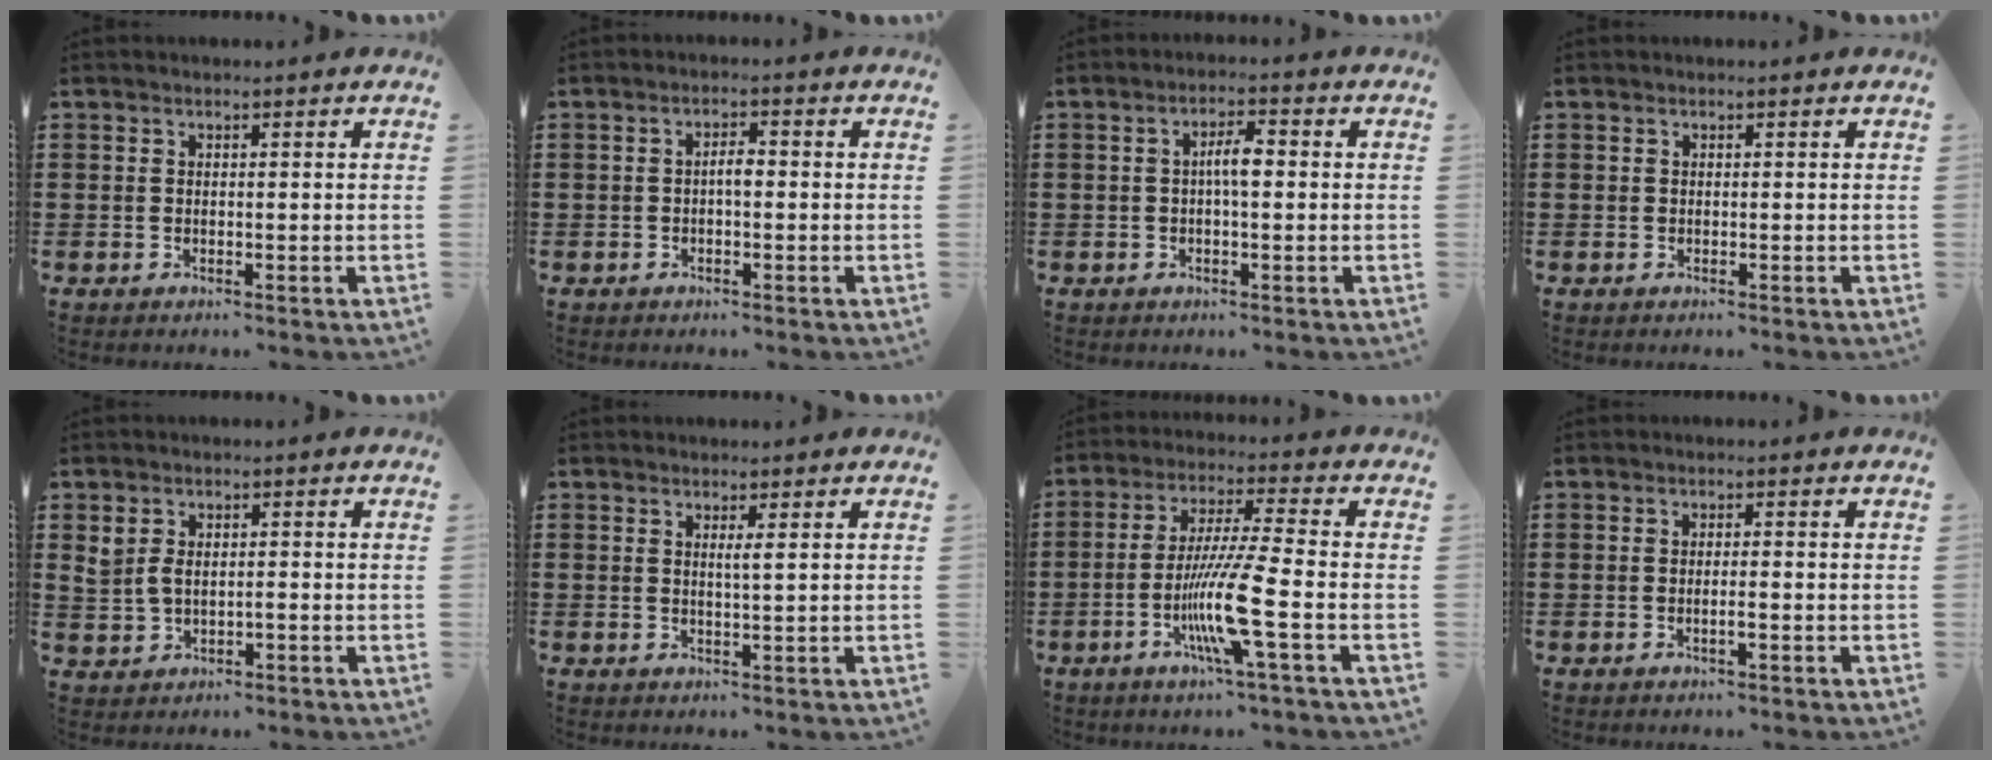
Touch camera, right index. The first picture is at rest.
{"total": 2.2, "force": [-0.3, 0.7, 2.0], "torque": [-0.038, 0.004, -0.008]}
{"total": 3.8, "force": [-0.1, 1.1, 3.7], "torque": [-0.066, 0.005, -0.004]}
{"total": 0.0}
{"total": 2.2, "force": [0.2, 1.2, 1.8], "torque": [-0.037, 0.003, 0.003]}
{"total": 1.4, "force": [0.6, -0.1, 1.2], "torque": [-0.025, -0.001, 0.009]}
{"total": 10.7, "force": [-3.7, -0.1, 10.0], "torque": [-0.207, -0.021, -0.078]}
{"total": 1.5, "force": [-0.6, 0.1, 1.4], "torque": [-0.025, -0.003, -0.011]}